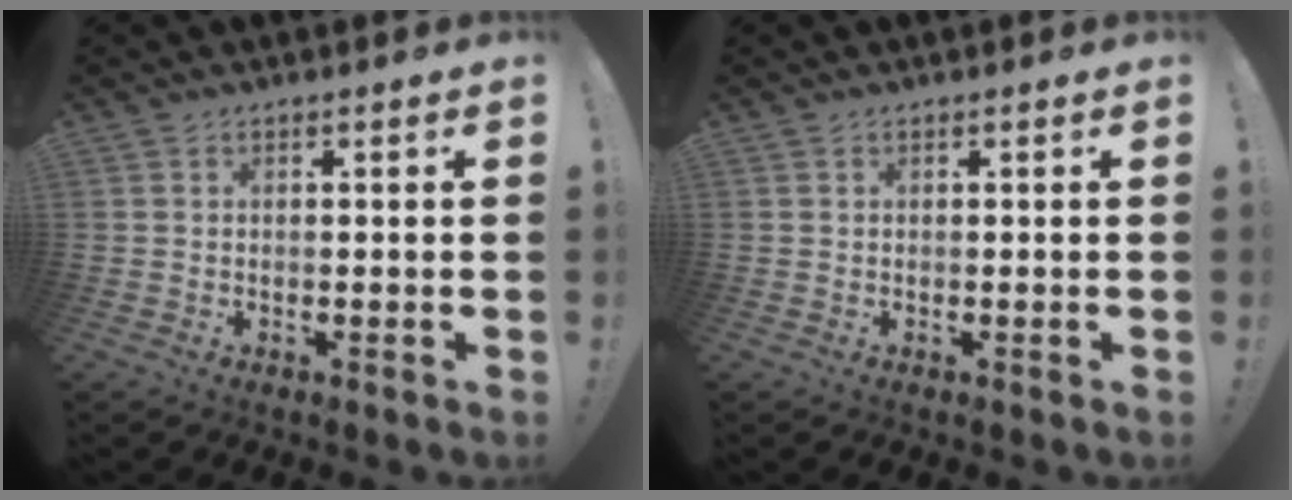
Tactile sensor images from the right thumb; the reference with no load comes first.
{"total": 0.0}